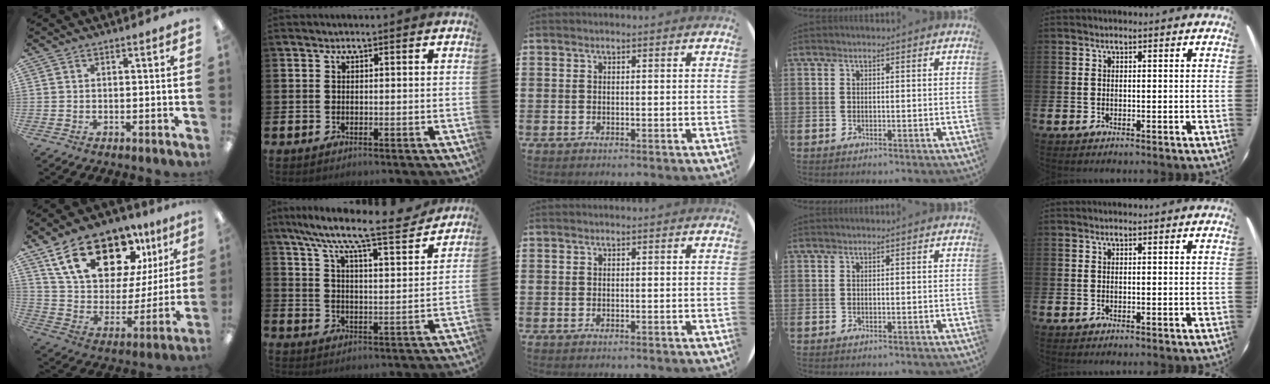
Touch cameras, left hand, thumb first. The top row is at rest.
{"thumb": {"total": 22.4, "force": [14.2, 11.9, 12.7], "torque": [-0.210, -0.076, 0.253]}, "index": {"total": 9.6, "force": [8.6, 0.3, 4.1], "torque": [-0.097, -0.066, 0.139]}}